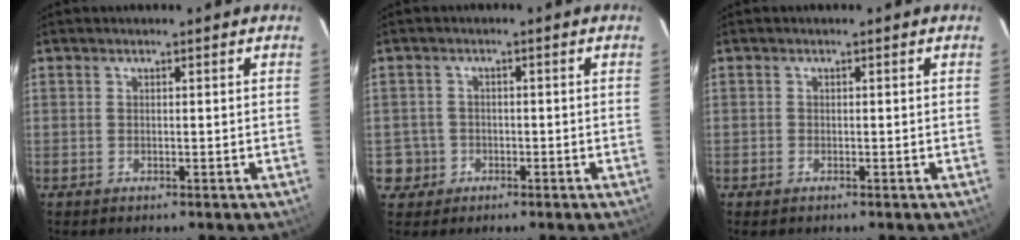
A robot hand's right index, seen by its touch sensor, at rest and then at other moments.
{"total": 4.3, "force": [-1.3, 4.1, 0.1], "torque": [-0.007, 0.024, -0.018]}
{"total": 0.9, "force": [-0.6, 0.6, 0.2], "torque": [-0.005, -0.001, -0.012]}